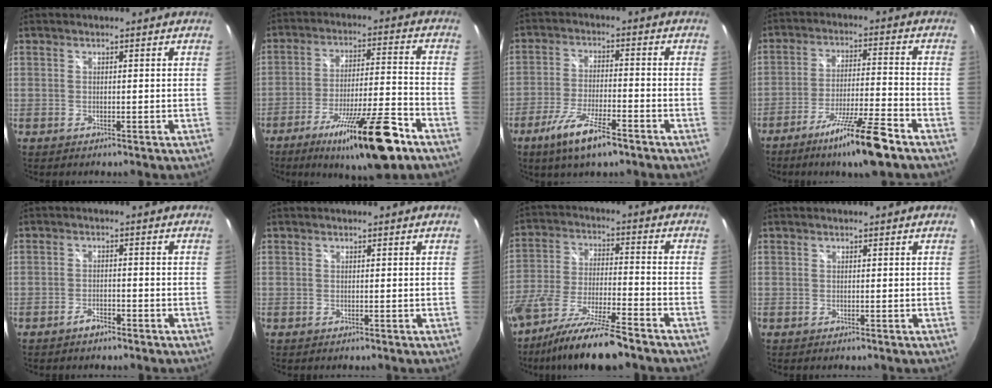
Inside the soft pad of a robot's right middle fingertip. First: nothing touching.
{"total": 18.1, "force": [-11.5, 2.7, 13.7], "torque": [-0.238, -0.027, -0.184]}
{"total": 10.5, "force": [-6.8, 2.2, 7.7], "torque": [-0.167, -0.020, -0.121]}
{"total": 12.2, "force": [-8.7, 0.0, 8.7], "torque": [-0.167, -0.017, -0.146]}
{"total": 2.4, "force": [-1.9, 0.8, 1.1], "torque": [-0.029, 0.001, -0.034]}
{"total": 0.0}
{"total": 14.6, "force": [-11.7, 1.2, 8.6], "torque": [-0.174, -0.033, -0.207]}
{"total": 0.0}